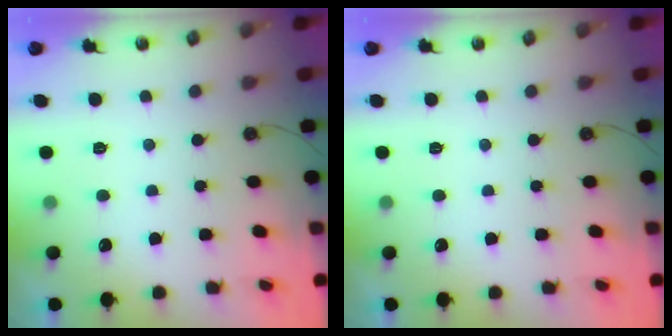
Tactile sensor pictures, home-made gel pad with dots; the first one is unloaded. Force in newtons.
{"total": 0.0}